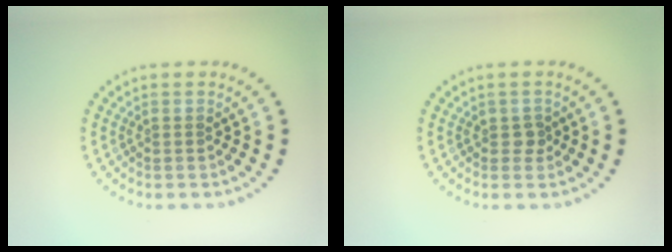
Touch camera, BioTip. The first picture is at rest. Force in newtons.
{"total": 0.9, "press": 0.8, "slide": 0.3}